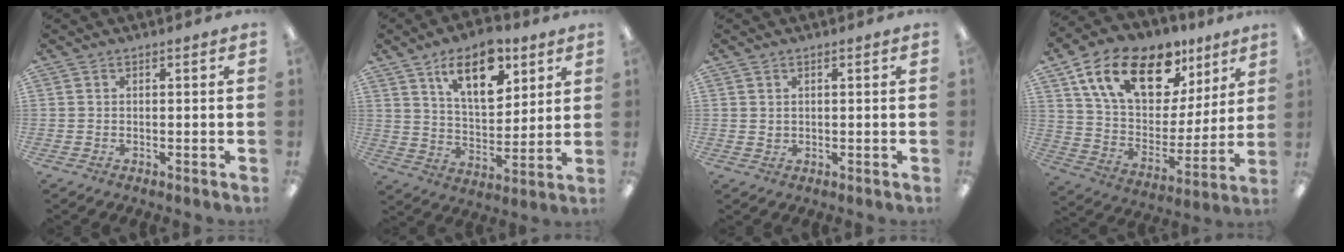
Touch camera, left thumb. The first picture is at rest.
{"total": 15.4, "force": [9.0, 7.5, 10.0], "torque": [-0.147, -0.032, 0.152]}
{"total": 1.0, "force": [0.6, 0.8, 0.2], "torque": [0.003, -0.001, 0.009]}
{"total": 20.0, "force": [12.1, 11.0, 11.4], "torque": [-0.206, -0.057, 0.218]}